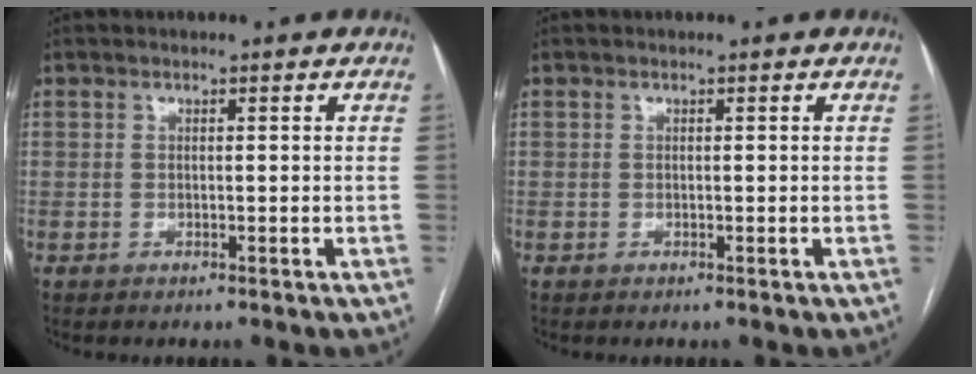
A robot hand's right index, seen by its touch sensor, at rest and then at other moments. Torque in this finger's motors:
{"motor_torque": [0.00, 0.00, 0.00, 0.00]}